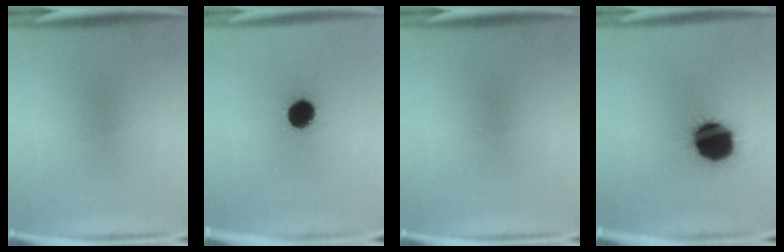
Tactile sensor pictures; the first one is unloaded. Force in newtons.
{"total": 9.1}
{"total": 0.0}
{"total": 19.5}